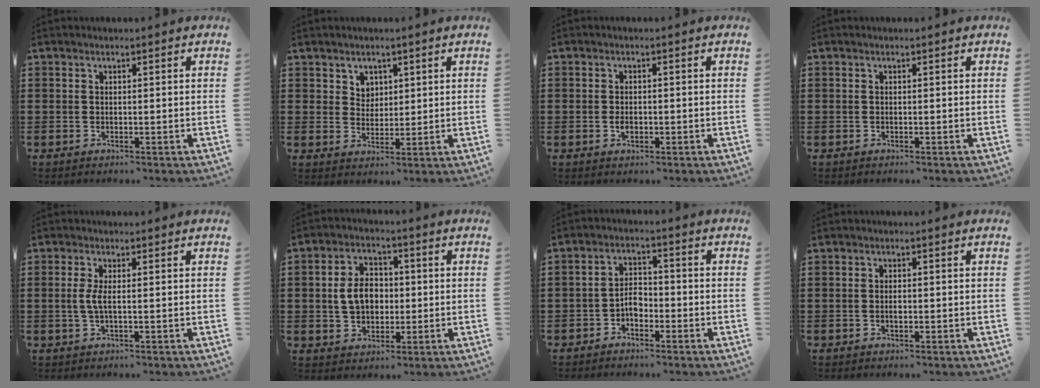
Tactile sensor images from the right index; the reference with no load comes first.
{"total": 3.0, "force": [1.8, 2.3, 0.4], "torque": [-0.019, 0.010, 0.034]}
{"total": 1.5, "force": [-0.4, 0.8, 1.2], "torque": [-0.024, -0.001, -0.007]}
{"total": 0.0}
{"total": 2.7, "force": [-0.1, 0.5, 2.6], "torque": [-0.065, -0.008, -0.008]}
{"total": 6.4, "force": [0.0, 4.8, 4.3], "torque": [-0.099, 0.007, -0.009]}
{"total": 3.1, "force": [-1.7, 1.9, 1.8], "torque": [-0.044, 0.004, -0.037]}
{"total": 1.3, "force": [-0.2, 0.5, 1.2], "torque": [-0.024, -0.001, -0.003]}